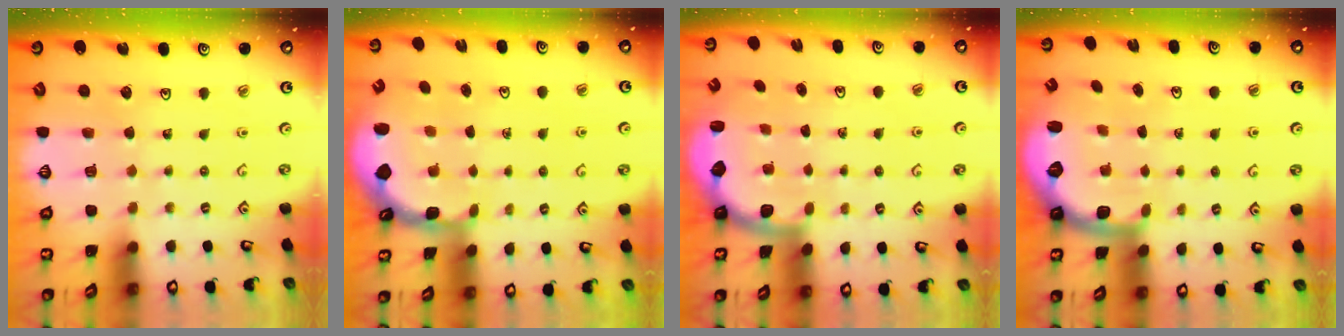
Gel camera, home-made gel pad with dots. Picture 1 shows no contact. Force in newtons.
{"total": 1.8, "press": 1.8, "slide": 0.5}
{"total": 2.4, "press": 2.1, "slide": 1.3}
{"total": 1.7, "press": 1.6, "slide": 0.4}